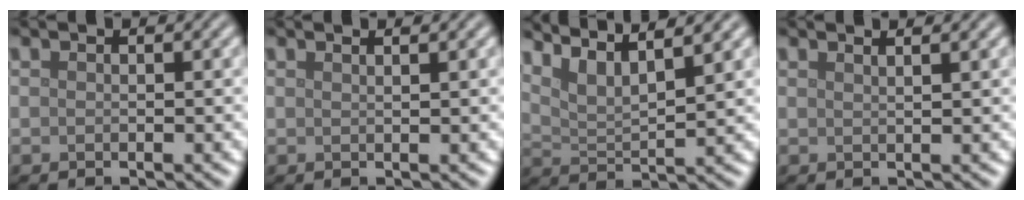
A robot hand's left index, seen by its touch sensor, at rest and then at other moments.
{"total": 1.4, "force": [1.0, 0.6, 0.9], "torque": [0.000, 0.002, -0.001]}
{"total": 6.0, "force": [4.6, 1.5, 3.6], "torque": [-0.066, 0.017, 0.064]}
{"total": 2.6, "force": [1.8, 1.1, 1.5], "torque": [0.008, 0.010, -0.006]}